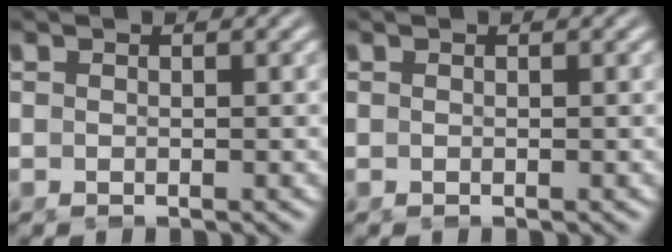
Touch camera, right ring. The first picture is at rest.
{"total": 0.0}